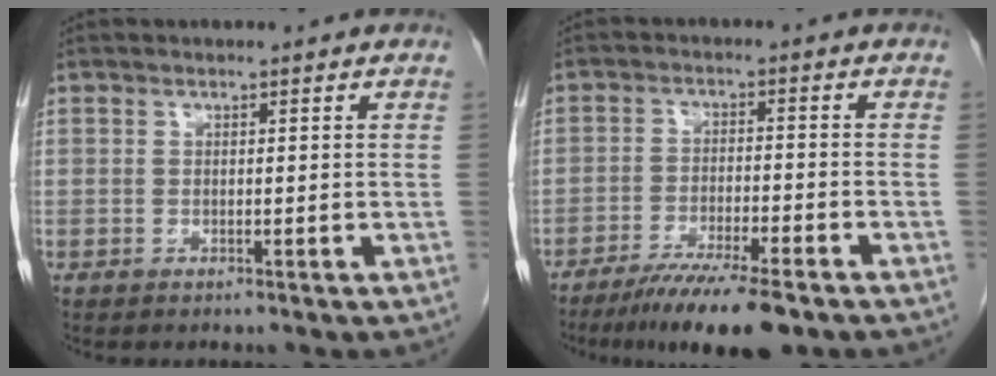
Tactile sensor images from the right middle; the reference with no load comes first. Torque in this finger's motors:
{"motor_torque": [1.16, -0.98, 0.17, 0.10]}